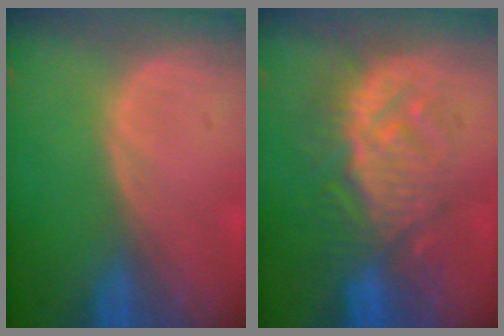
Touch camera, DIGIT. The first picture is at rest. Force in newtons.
{"total": 9.2, "press": 8.8, "slide": 2.6}